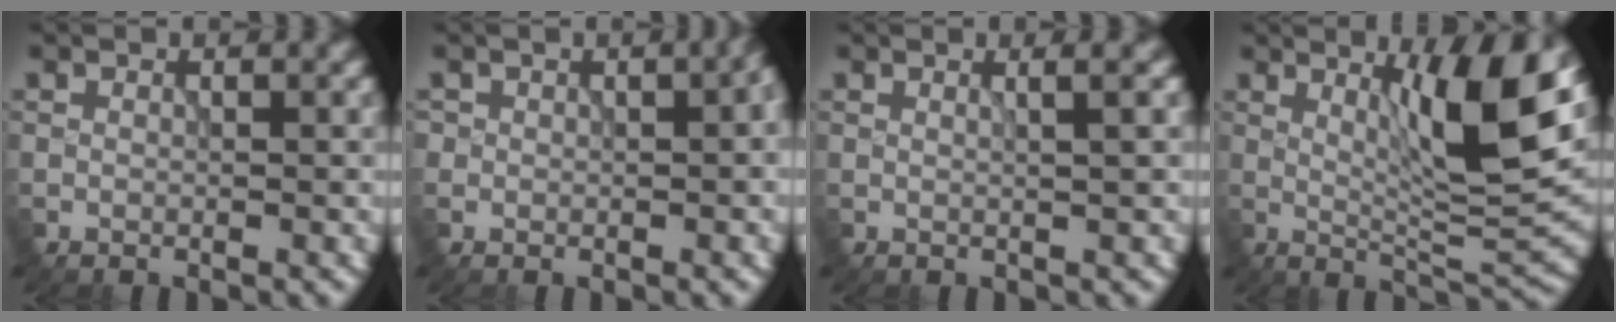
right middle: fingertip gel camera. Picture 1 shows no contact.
{"total": 3.8, "force": [0.4, 2.4, 2.9], "torque": [-0.020, 0.005, 0.008]}
{"total": 1.8, "force": [0.8, 0.5, 1.5], "torque": [-0.018, 0.007, -0.002]}
{"total": 8.6, "force": [2.8, 1.3, 8.0], "torque": [-0.118, -0.006, 0.050]}